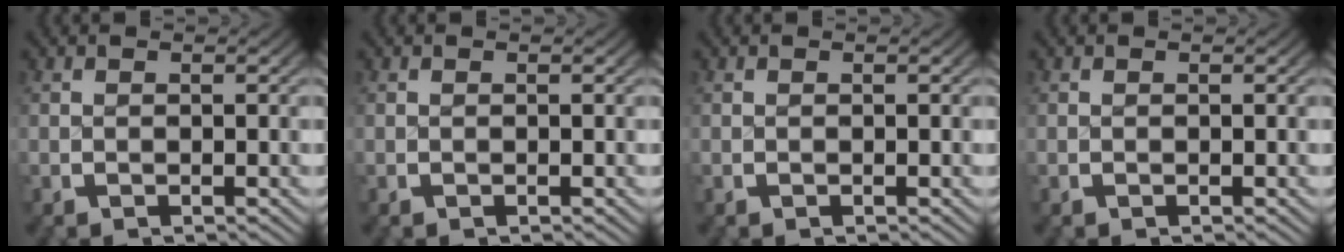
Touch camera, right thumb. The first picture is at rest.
{"total": 0.0}
{"total": 0.0}
{"total": 0.0}